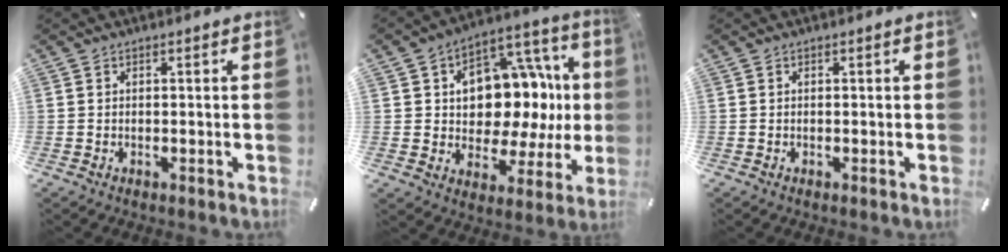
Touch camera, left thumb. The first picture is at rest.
{"total": 15.3, "force": [2.4, 11.2, 10.1], "torque": [-0.123, -0.035, 0.043]}
{"total": 0.0}